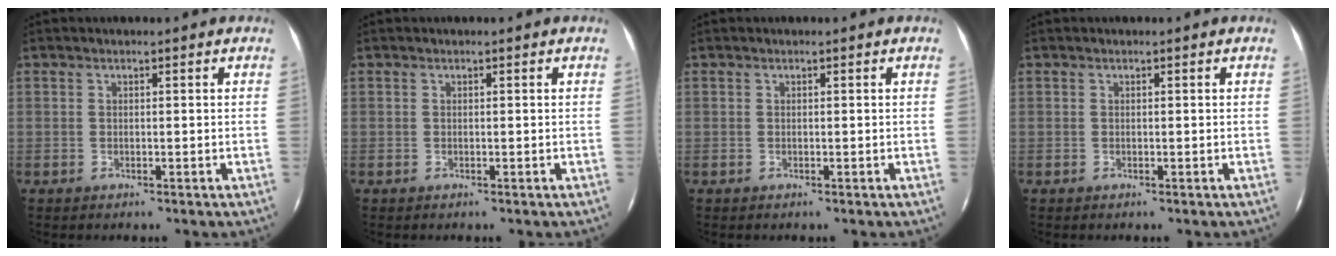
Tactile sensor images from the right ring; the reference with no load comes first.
{"total": 0.0}
{"total": 0.0}
{"total": 0.0}